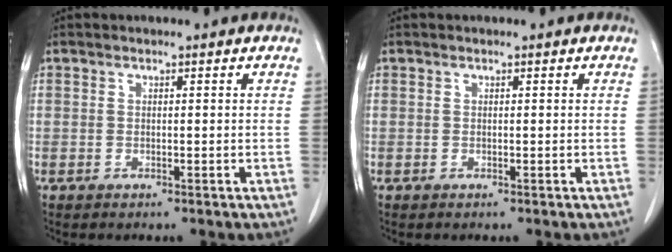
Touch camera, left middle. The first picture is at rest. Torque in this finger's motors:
{"motor_torque": [0.00, 0.00, -0.03, 0.00]}